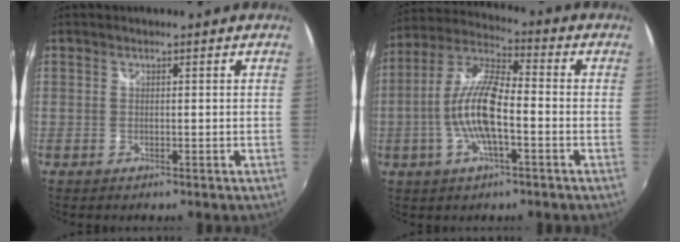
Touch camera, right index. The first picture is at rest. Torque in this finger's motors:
{"motor_torque": [1.82, -0.30, 0.55, 0.19]}